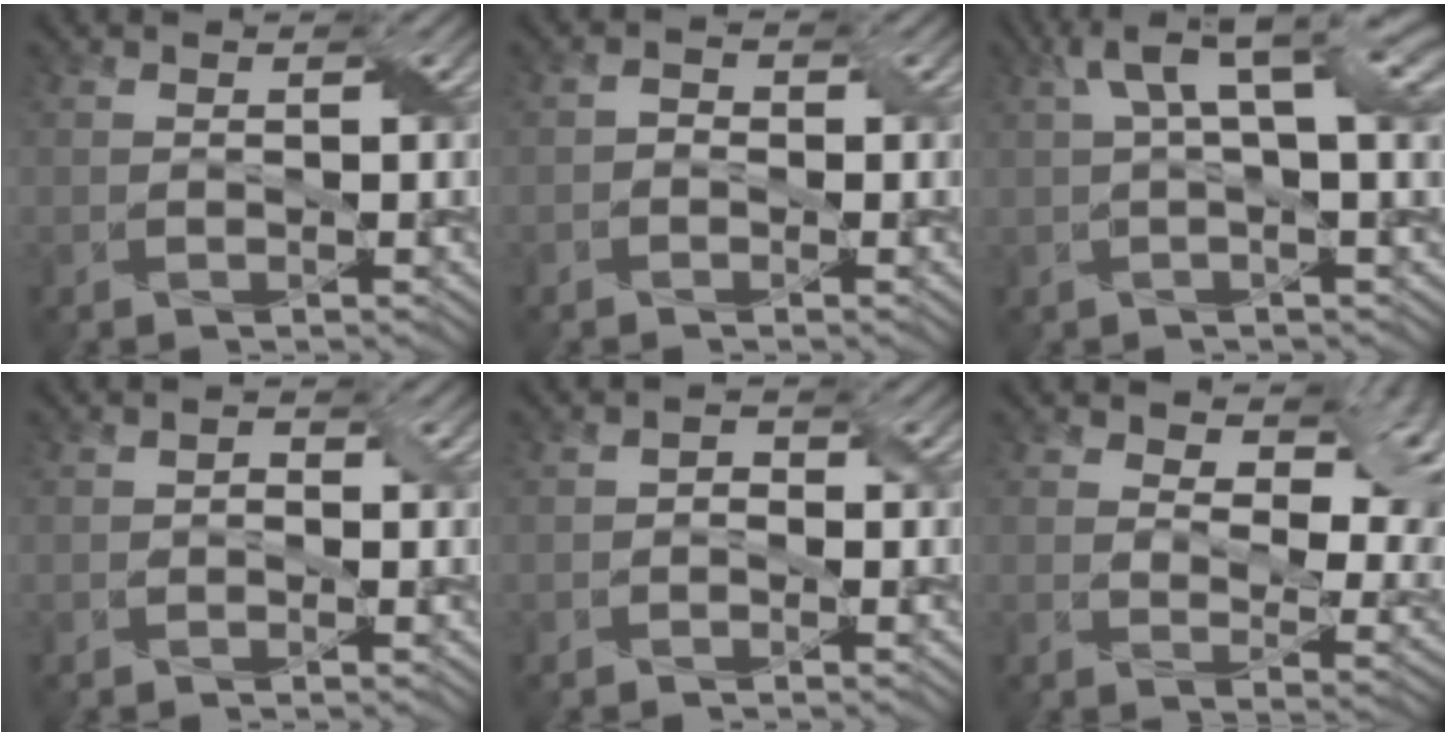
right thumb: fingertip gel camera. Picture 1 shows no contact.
{"total": 1.2, "force": [-0.6, 1.0, 0.4], "torque": [-0.008, 0.003, -0.016]}
{"total": 8.9, "force": [3.1, 2.4, 7.9], "torque": [-0.142, 0.024, 0.053]}
{"total": 1.0, "force": [-0.3, 0.8, 0.4], "torque": [-0.007, -0.001, -0.010]}
{"total": 1.2, "force": [-0.6, 0.9, 0.5], "torque": [-0.011, 0.002, -0.016]}
{"total": 10.8, "force": [5.4, 5.7, 7.4], "torque": [-0.117, -0.006, 0.089]}